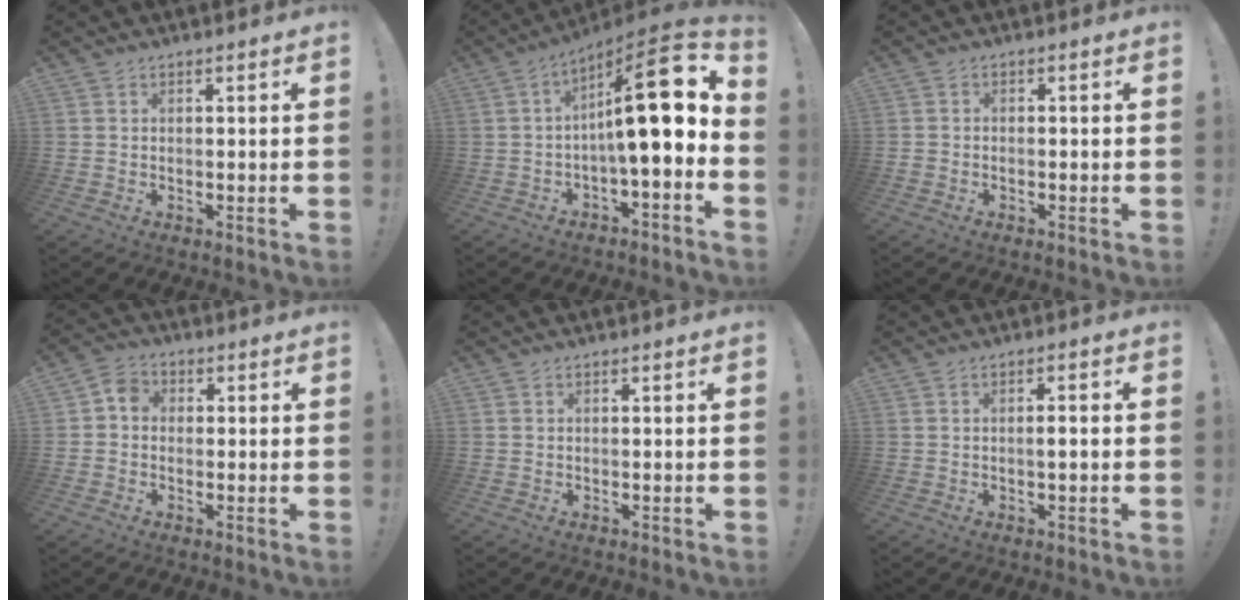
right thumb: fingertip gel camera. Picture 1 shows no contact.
{"total": 17.8, "force": [1.9, 3.8, 17.3], "torque": [-0.265, -0.007, 0.024]}
{"total": 1.1, "force": [-0.7, 0.7, 0.2], "torque": [0.000, 0.004, -0.013]}
{"total": 4.3, "force": [-0.6, 3.5, 2.4], "torque": [-0.049, 0.020, -0.008]}
{"total": 0.0}
{"total": 2.2, "force": [-0.6, 0.0, 2.1], "torque": [-0.038, 0.003, -0.014]}